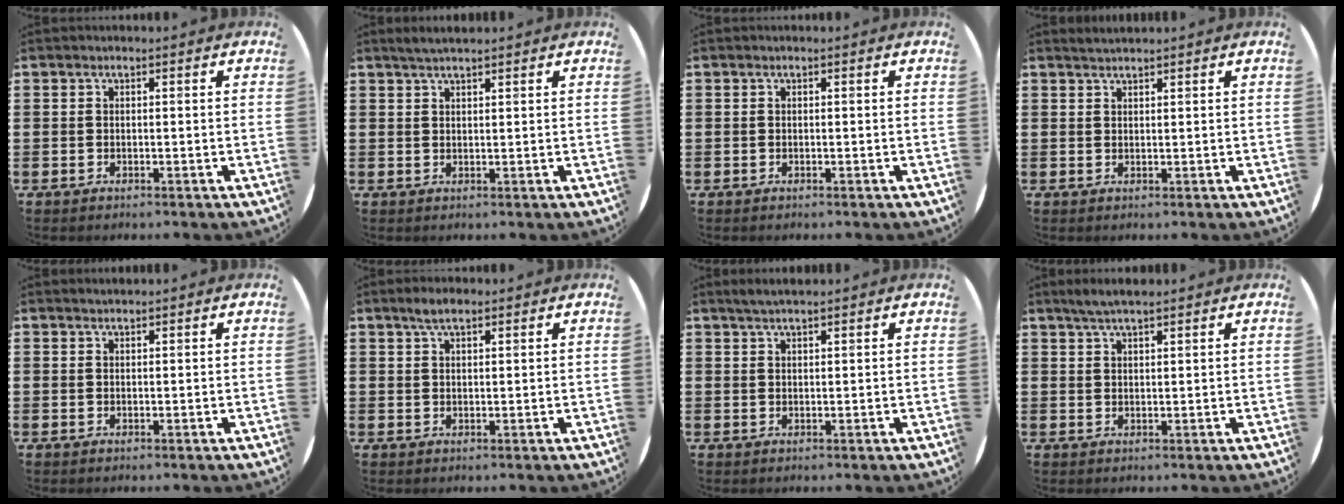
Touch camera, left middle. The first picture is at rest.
{"total": 1.8, "force": [1.6, 0.1, 0.8], "torque": [-0.017, 0.002, 0.029]}
{"total": 0.0}
{"total": 1.1, "force": [1.1, -0.1, 0.1], "torque": [-0.003, 0.000, 0.021]}
{"total": 0.5, "force": [0.5, 0.0, 0.0], "torque": [-0.001, 0.001, 0.010]}
{"total": 2.6, "force": [2.0, 0.9, 1.6], "torque": [-0.026, 0.003, 0.033]}
{"total": 1.9, "force": [1.7, 0.1, 0.9], "torque": [-0.019, 0.003, 0.030]}
{"total": 2.9, "force": [2.6, 0.3, 1.4], "torque": [-0.032, 0.004, 0.046]}